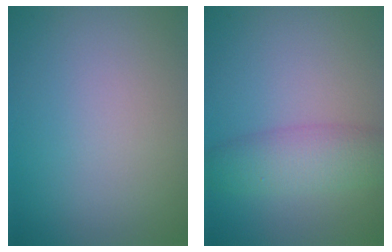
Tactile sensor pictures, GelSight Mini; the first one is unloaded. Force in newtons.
{"total": 4.4, "press": 4.4, "slide": 0.1}